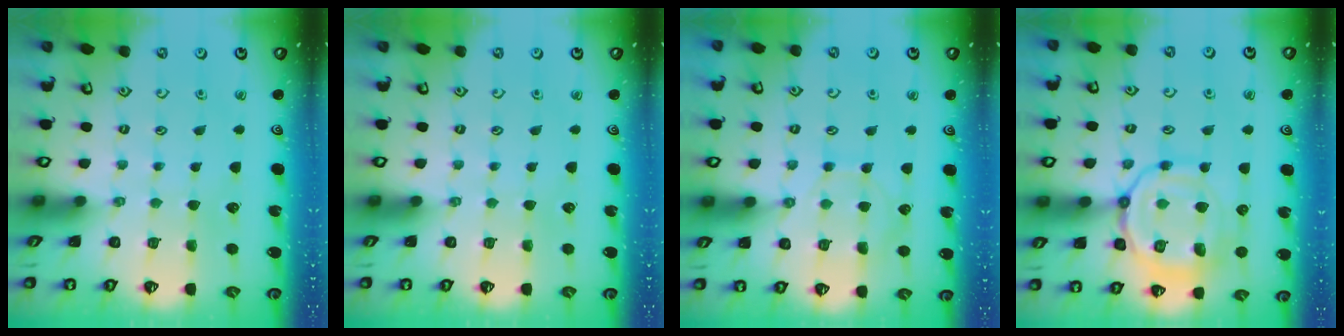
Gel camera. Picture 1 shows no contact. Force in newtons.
{"total": 0.0}
{"total": 7.0, "press": 6.9, "slide": 0.7}
{"total": 15.1, "press": 15.1, "slide": 1.4}